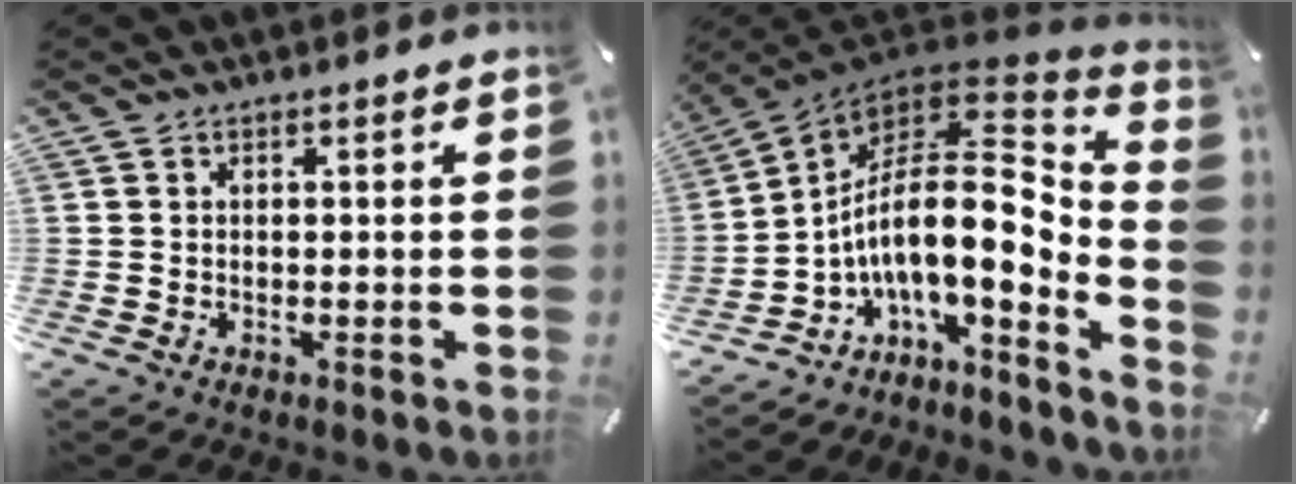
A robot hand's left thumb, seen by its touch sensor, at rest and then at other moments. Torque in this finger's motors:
{"motor_torque": [-0.49, 3.22, 1.77, 1.01, 0.33]}